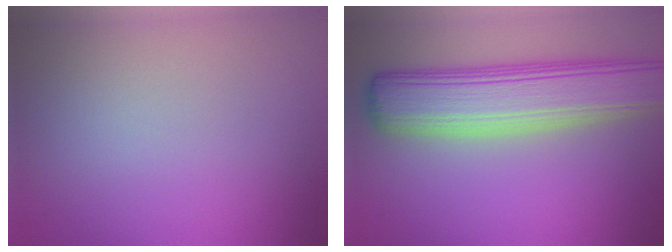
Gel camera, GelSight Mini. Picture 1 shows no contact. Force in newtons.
{"total": 8.6, "press": 8.6, "slide": 0.7}